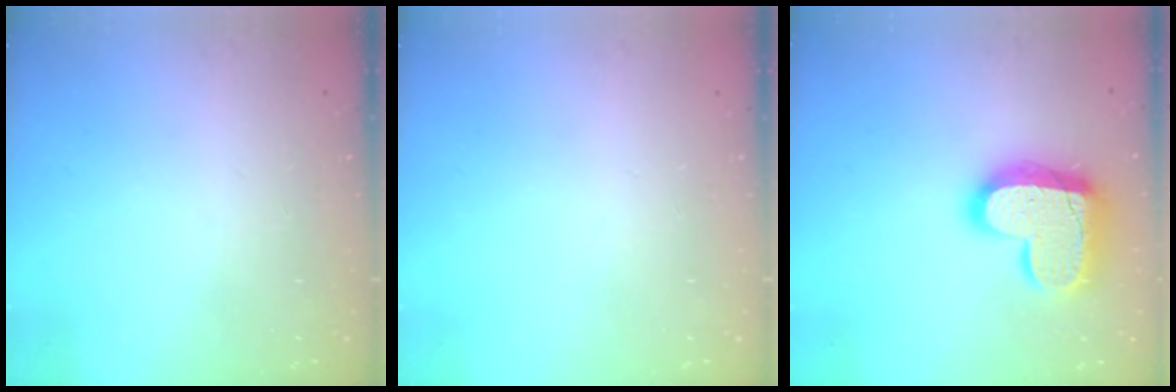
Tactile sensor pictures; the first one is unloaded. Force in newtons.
{"total": 0.0}
{"total": 18.0, "press": 17.9, "slide": 1.3}